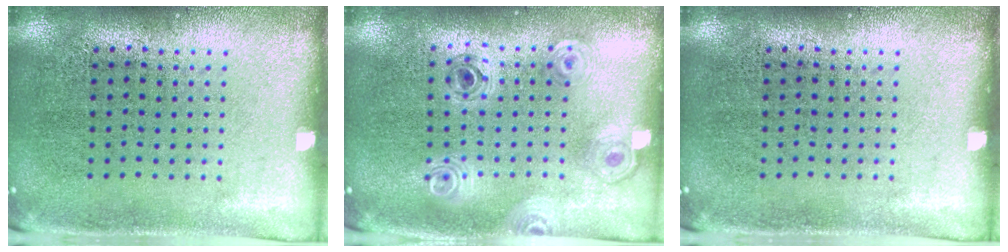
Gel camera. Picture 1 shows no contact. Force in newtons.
{"total": 0.8, "press": 0.8, "slide": 0.2}
{"total": 0.0}